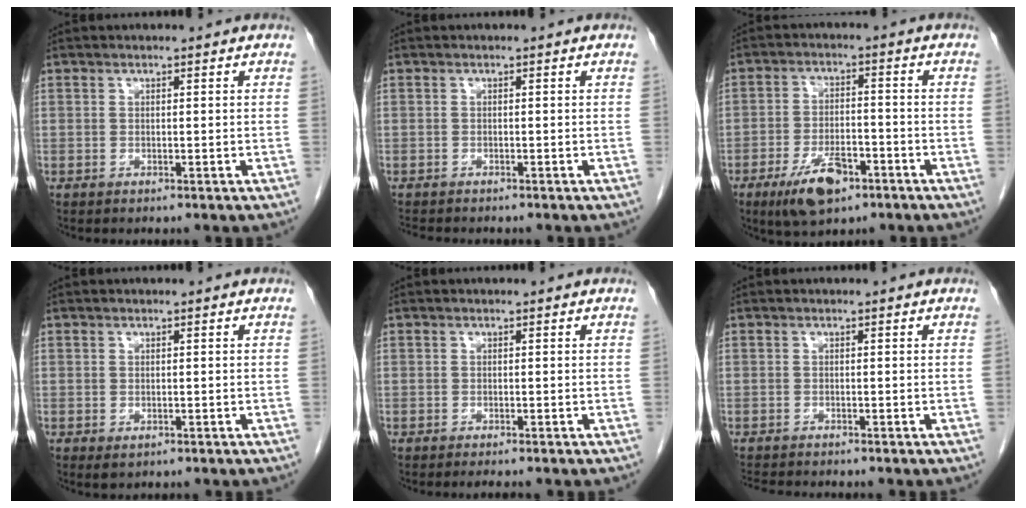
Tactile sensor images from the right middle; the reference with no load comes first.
{"total": 3.0, "force": [-2.7, 0.6, 1.2], "torque": [-0.017, -0.006, -0.040]}
{"total": 8.0, "force": [-4.7, 3.2, 5.6], "torque": [-0.107, -0.005, -0.079]}
{"total": 1.1, "force": [-0.5, 0.7, 0.8], "torque": [-0.011, -0.002, -0.001]}
{"total": 1.8, "force": [-1.6, 0.1, 0.9], "torque": [-0.011, -0.004, -0.018]}
{"total": 3.9, "force": [-3.7, 0.2, 1.4], "torque": [-0.016, -0.012, -0.059]}